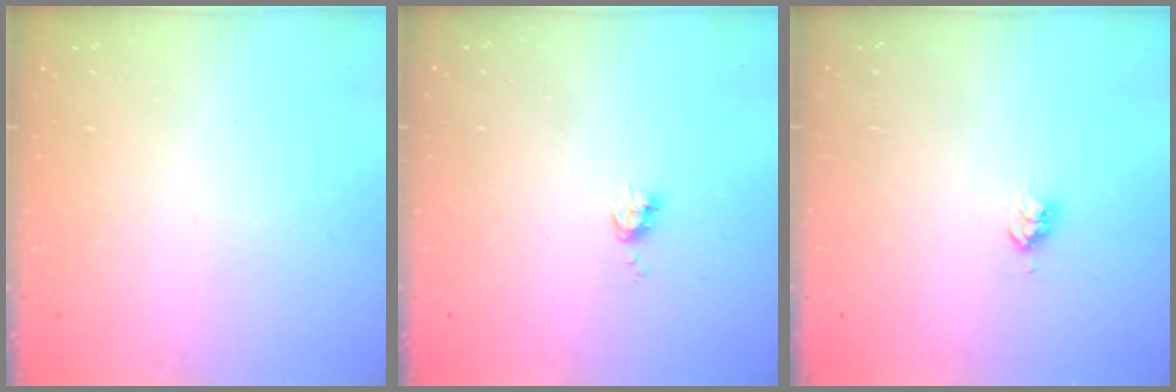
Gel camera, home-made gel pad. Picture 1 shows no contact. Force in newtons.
{"total": 5.4, "press": 5.3, "slide": 0.7}
{"total": 4.0, "press": 3.9, "slide": 0.4}